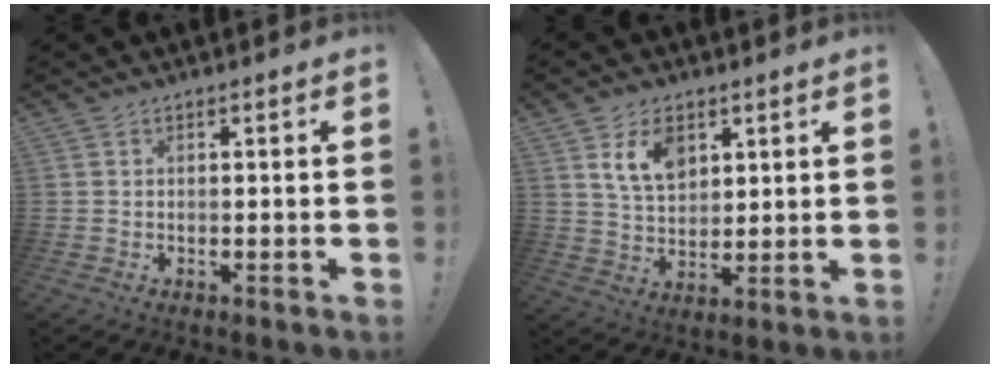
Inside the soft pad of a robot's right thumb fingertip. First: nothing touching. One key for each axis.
{"total": 10.0, "fx": 5.0, "fy": 6.7, "fz": 5.5, "tx": -0.089, "ty": -0.015, "tz": 0.096}